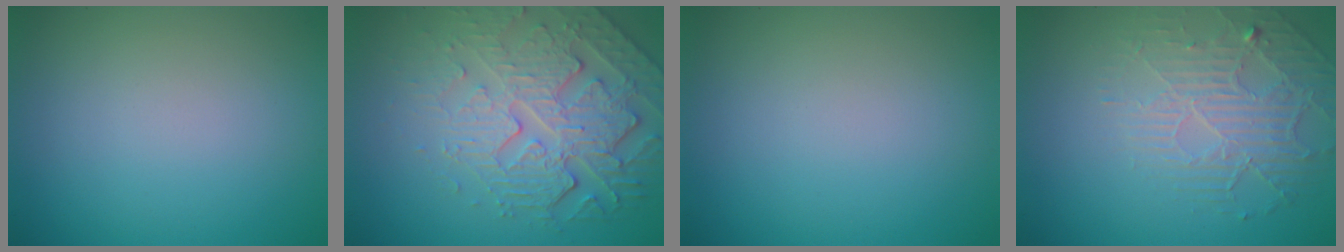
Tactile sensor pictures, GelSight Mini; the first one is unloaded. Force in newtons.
{"total": 5.2, "press": 4.7, "slide": 2.2}
{"total": 0.0}
{"total": 2.6, "press": 2.0, "slide": 1.7}